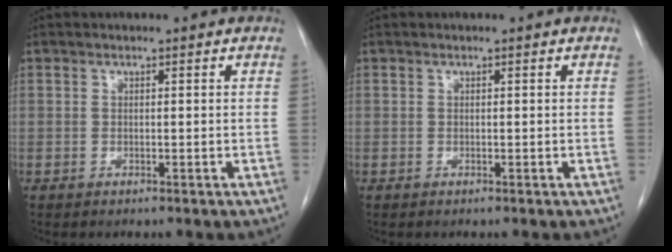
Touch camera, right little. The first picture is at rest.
{"total": 0.0}